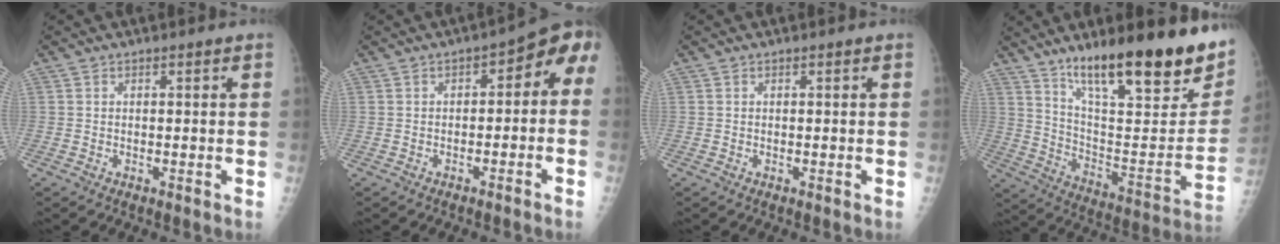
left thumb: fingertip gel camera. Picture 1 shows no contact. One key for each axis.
{"total": 6.3, "fx": -2.0, "fy": 3.8, "fz": 4.7, "tx": -0.028, "ty": 0.045, "tz": -0.034}
{"total": 0.0}
{"total": 28.2, "fx": 18.1, "fy": 6.5, "fz": 20.6, "tx": -0.275, "ty": -0.079, "tz": 0.292}